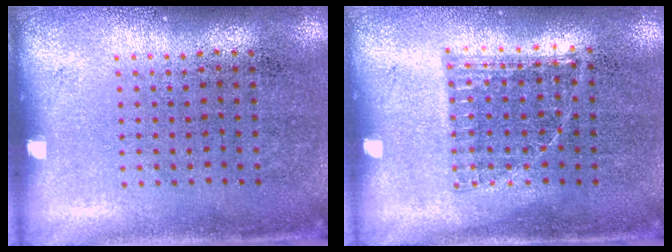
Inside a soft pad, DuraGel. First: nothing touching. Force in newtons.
{"total": 0.8, "press": 0.8, "slide": 0.3}